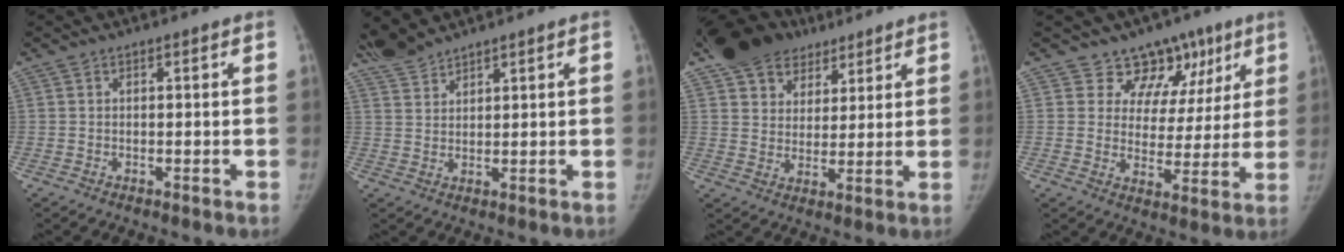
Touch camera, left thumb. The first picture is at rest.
{"total": 4.0, "force": [4.0, 0.2, 0.4], "torque": [-0.012, -0.007, 0.088]}
{"total": 14.9, "force": [10.6, 9.6, 4.3], "torque": [-0.053, -0.023, 0.178]}
{"total": 11.7, "force": [7.7, 8.5, 2.3], "torque": [0.023, -0.030, 0.098]}